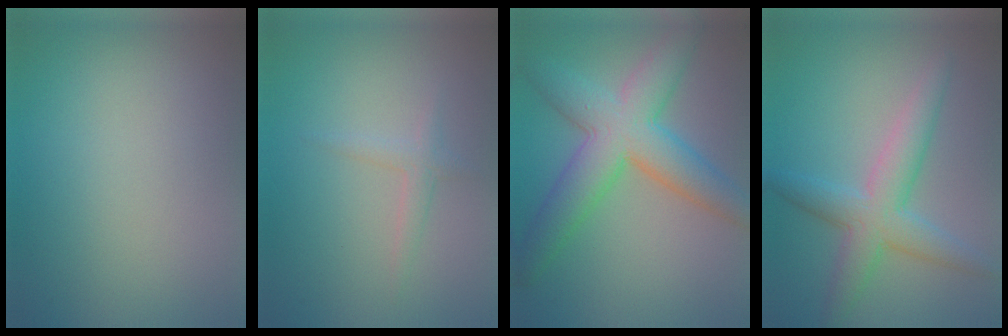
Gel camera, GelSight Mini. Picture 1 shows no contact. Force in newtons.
{"total": 1.3, "press": 1.3, "slide": 0.0}
{"total": 8.0, "press": 8.0, "slide": 0.2}
{"total": 4.8, "press": 4.8, "slide": 0.1}